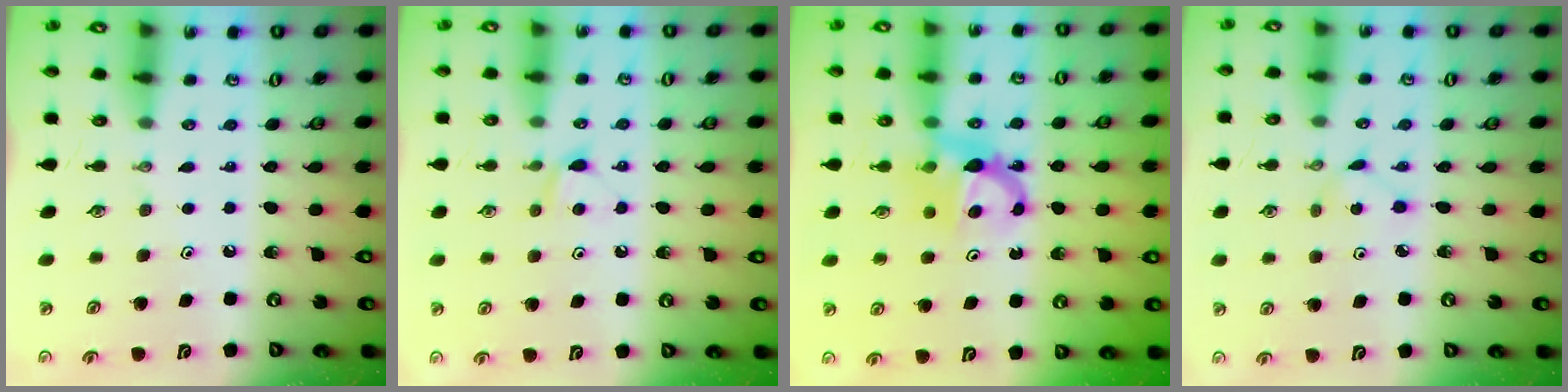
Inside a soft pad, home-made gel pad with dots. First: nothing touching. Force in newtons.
{"total": 5.2, "press": 5.2, "slide": 0.7}
{"total": 7.3, "press": 7.3, "slide": 0.2}
{"total": 2.0, "press": 2.0, "slide": 0.2}